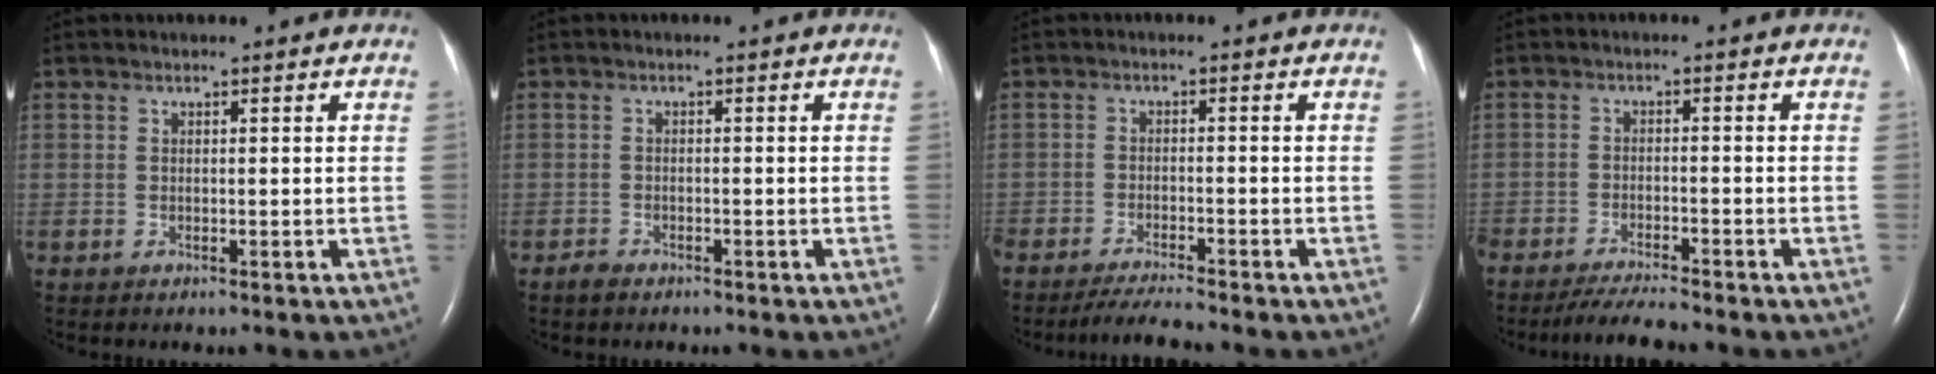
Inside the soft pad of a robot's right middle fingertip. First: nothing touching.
{"total": 1.3, "force": [-1.1, 0.6, 0.3], "torque": [-0.011, 0.001, -0.020]}
{"total": 4.6, "force": [-4.2, -0.5, 1.7], "torque": [-0.033, -0.018, -0.074]}
{"total": 5.5, "force": [-5.1, -0.1, 2.3], "torque": [-0.040, -0.019, -0.088]}